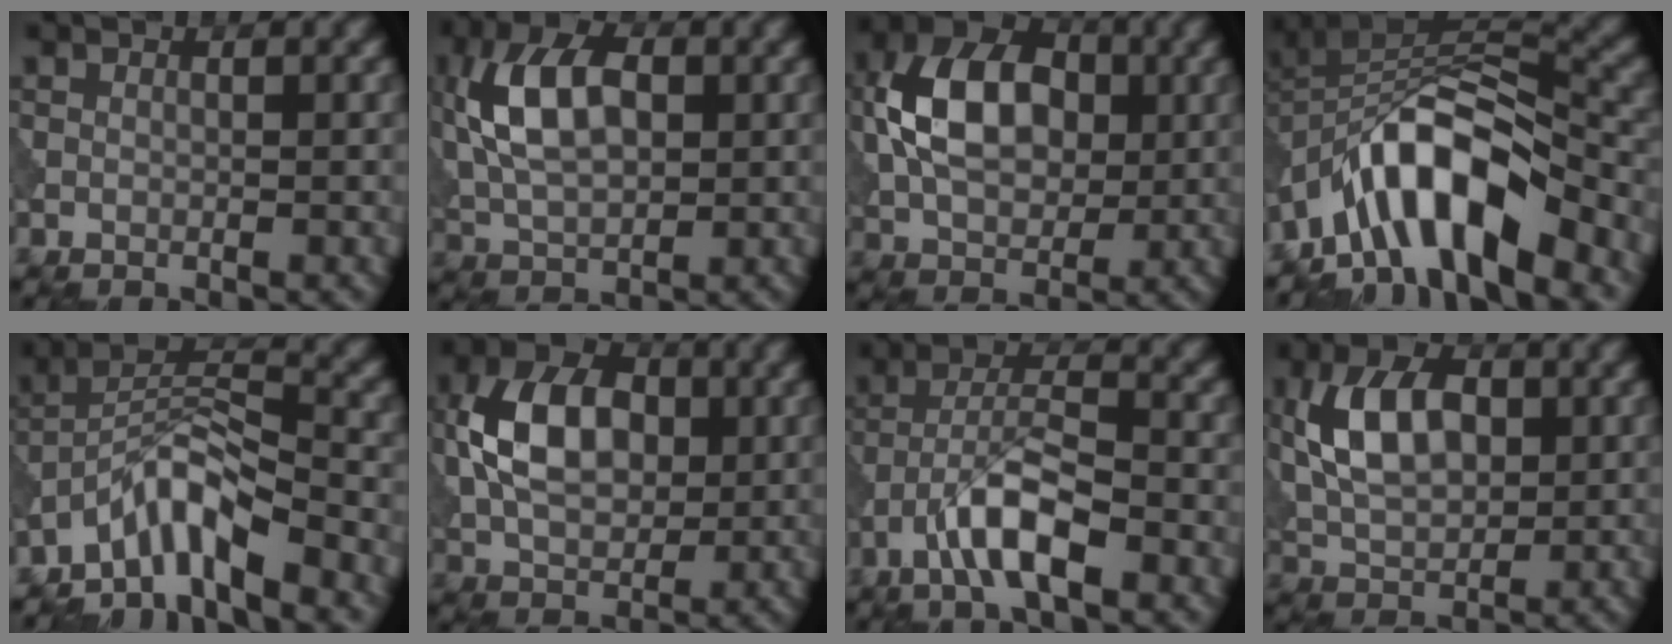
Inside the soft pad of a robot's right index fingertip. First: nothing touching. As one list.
[{"total": 8.2, "force": [1.4, 4.7, 6.6], "torque": [-0.137, 0.014, 0.019]}, {"total": 9.3, "force": [1.0, 6.2, 6.8], "torque": [-0.131, 0.013, 0.010]}, {"total": 10.4, "force": [-6.1, 3.8, 7.5], "torque": [-0.107, 0.014, -0.116]}, {"total": 5.8, "force": [-4.4, 1.0, 3.6], "torque": [-0.060, 0.010, -0.090]}, {"total": 8.1, "force": [0.9, 5.4, 6.0], "torque": [-0.114, 0.011, 0.012]}, {"total": 6.2, "force": [-3.1, 1.7, 5.1], "torque": [-0.093, 0.011, -0.061]}, {"total": 7.2, "force": [1.3, 4.3, 5.6], "torque": [-0.106, 0.010, 0.020]}]